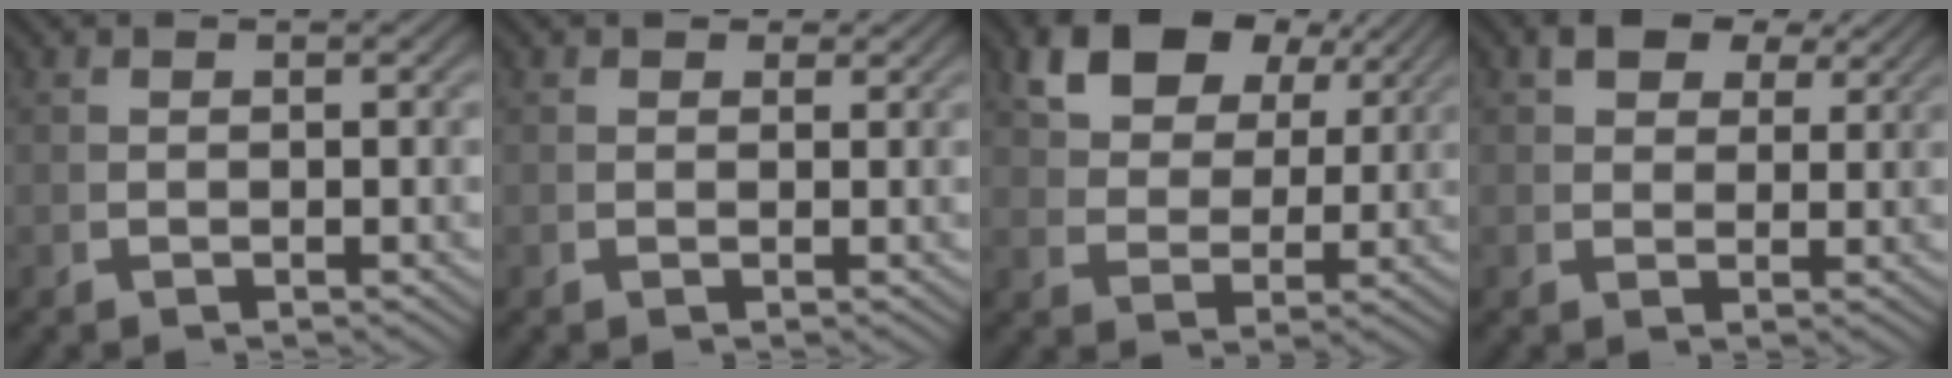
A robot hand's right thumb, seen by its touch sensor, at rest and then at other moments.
{"total": 2.0, "force": [1.4, 1.2, 0.7], "torque": [-0.003, -0.001, 0.020]}
{"total": 8.1, "force": [5.1, 4.1, 4.6], "torque": [-0.092, 0.011, 0.093]}
{"total": 4.6, "force": [3.4, 2.1, 2.2], "torque": [-0.038, 0.003, 0.060]}